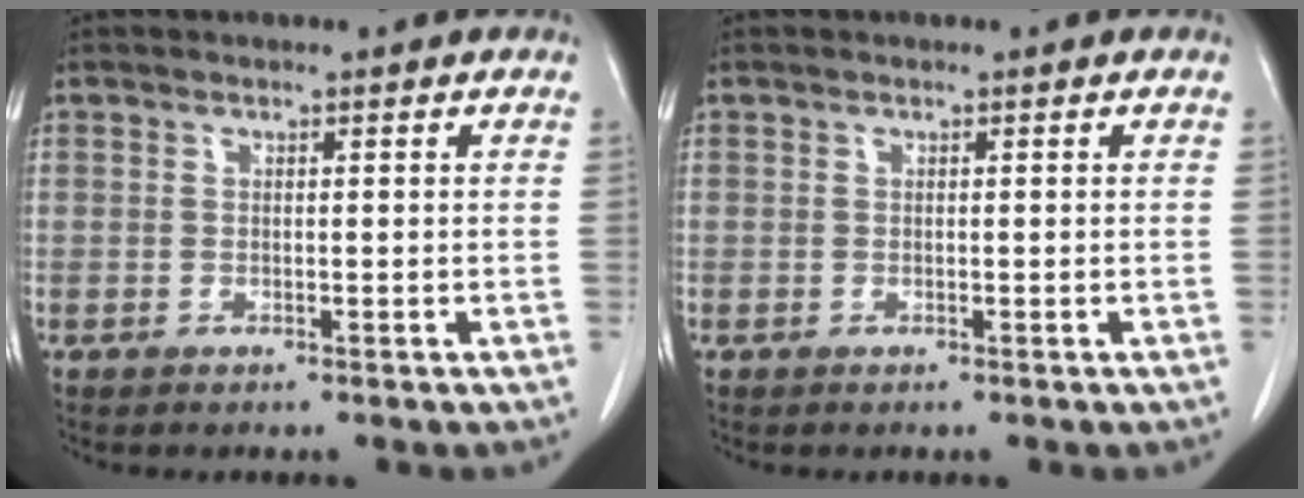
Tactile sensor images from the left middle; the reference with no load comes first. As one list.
[{"total": 0.0}]